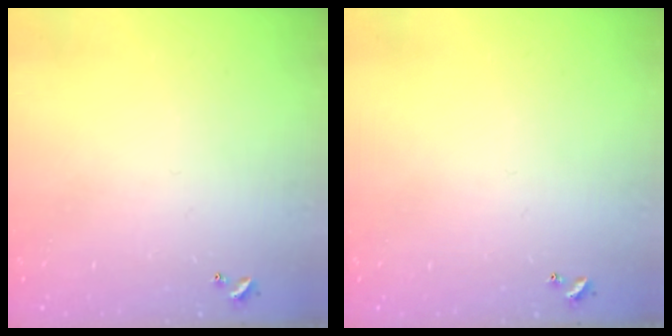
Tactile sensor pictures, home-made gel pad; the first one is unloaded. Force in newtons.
{"total": 0.0}